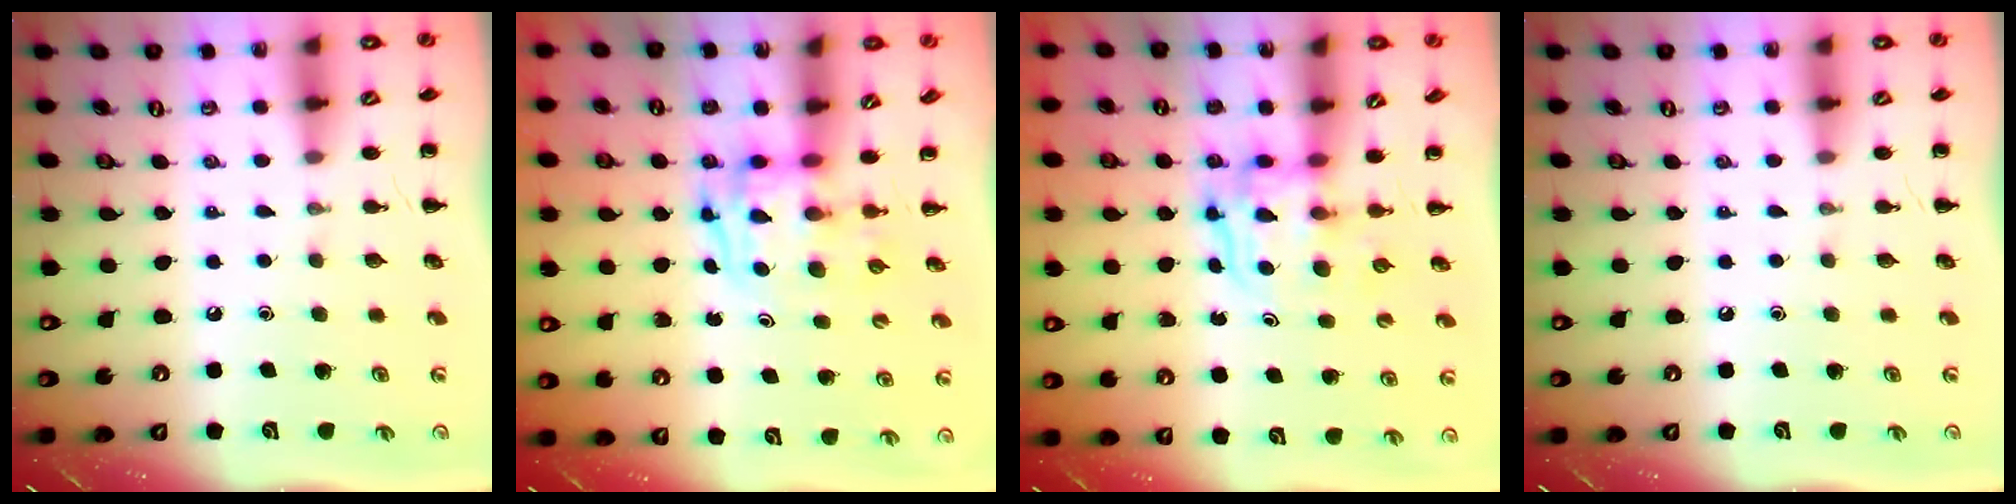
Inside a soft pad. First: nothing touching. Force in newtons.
{"total": 3.2, "press": 3.2, "slide": 0.6}
{"total": 3.4, "press": 3.4, "slide": 0.2}
{"total": 0.0}